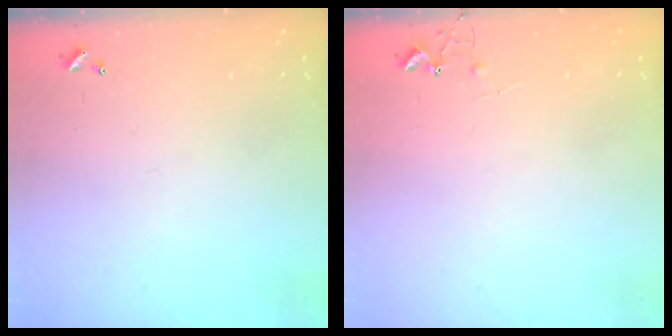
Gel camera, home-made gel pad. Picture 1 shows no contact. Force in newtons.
{"total": 5.4, "press": 5.4, "slide": 0.7}